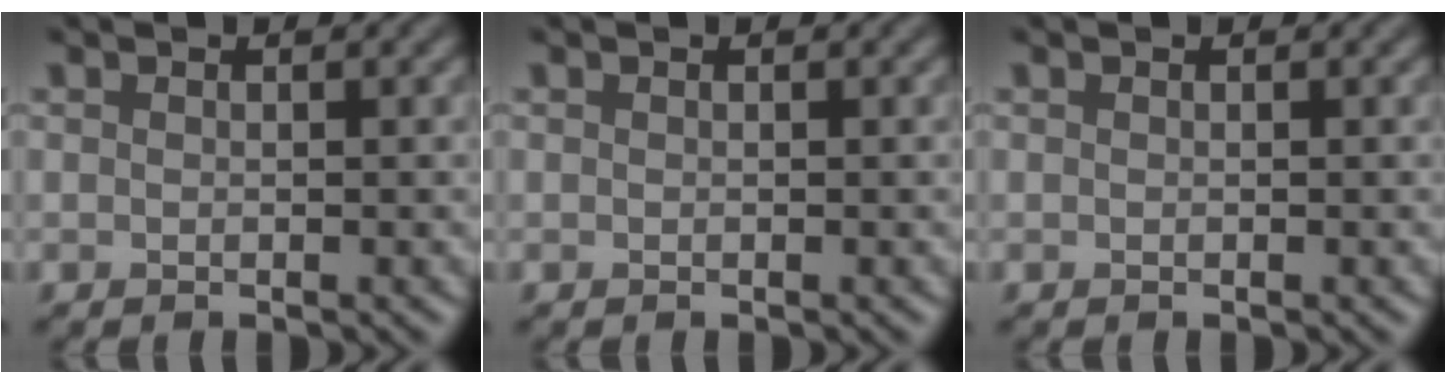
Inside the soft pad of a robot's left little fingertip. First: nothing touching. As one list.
[{"total": 0.0}, {"total": 0.0}]